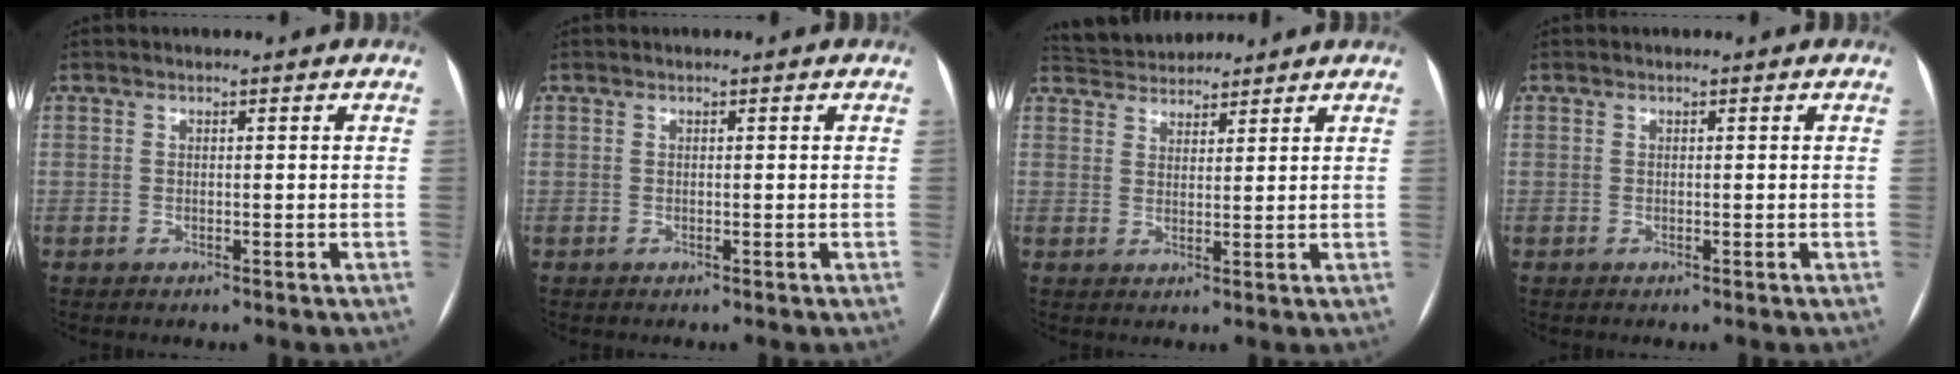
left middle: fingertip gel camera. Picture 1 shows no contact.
{"total": 0.0}
{"total": 7.0, "force": [6.6, 1.9, 1.2], "torque": [-0.024, 0.032, 0.110]}
{"total": 0.0}